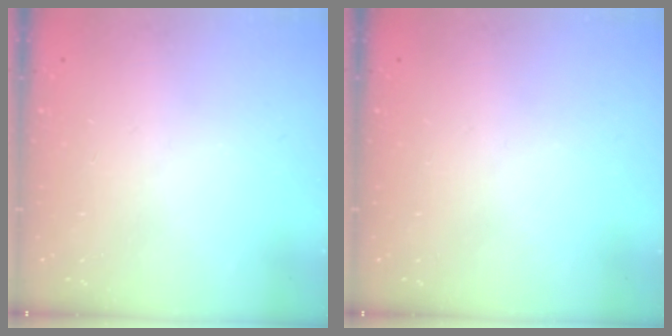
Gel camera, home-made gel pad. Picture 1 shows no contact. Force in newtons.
{"total": 0.0}